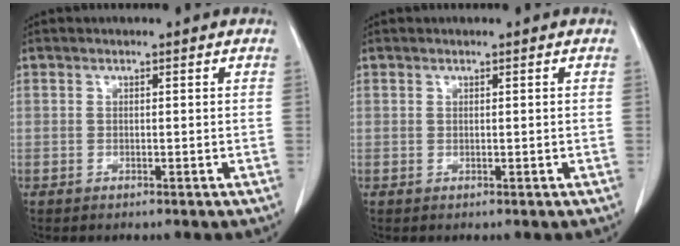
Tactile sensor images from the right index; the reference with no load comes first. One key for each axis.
{"total": 0.0}